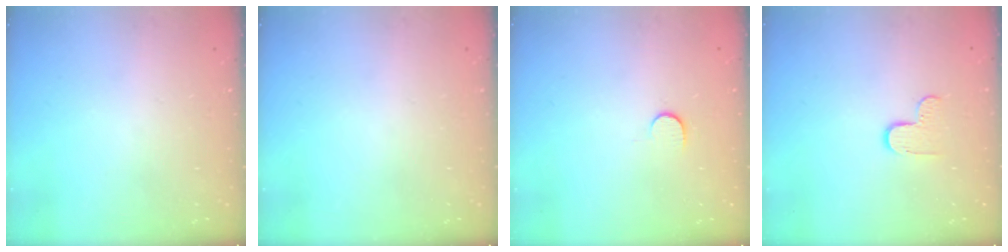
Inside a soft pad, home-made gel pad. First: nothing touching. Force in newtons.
{"total": 0.0}
{"total": 5.3, "press": 5.2, "slide": 0.5}
{"total": 4.7, "press": 4.6, "slide": 0.4}